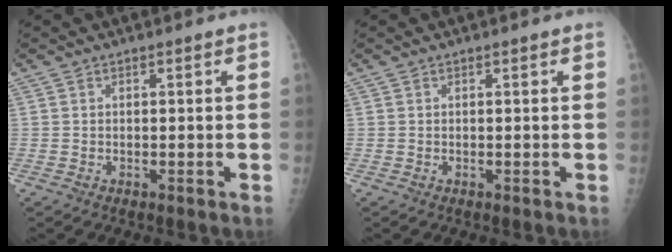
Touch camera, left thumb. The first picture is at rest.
{"total": 0.0}